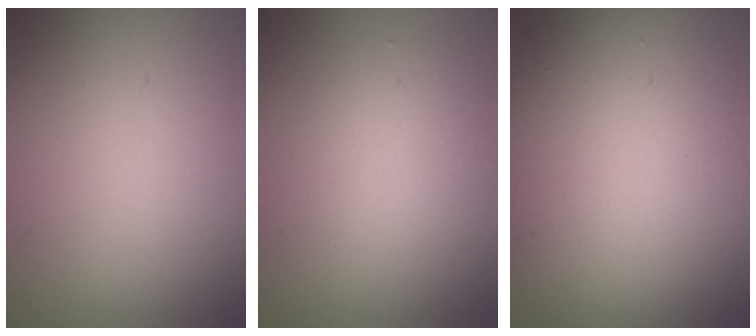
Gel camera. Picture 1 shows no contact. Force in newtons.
{"total": 2.9, "press": 2.9, "slide": 0.2}
{"total": 13.5, "press": 13.5, "slide": 0.6}